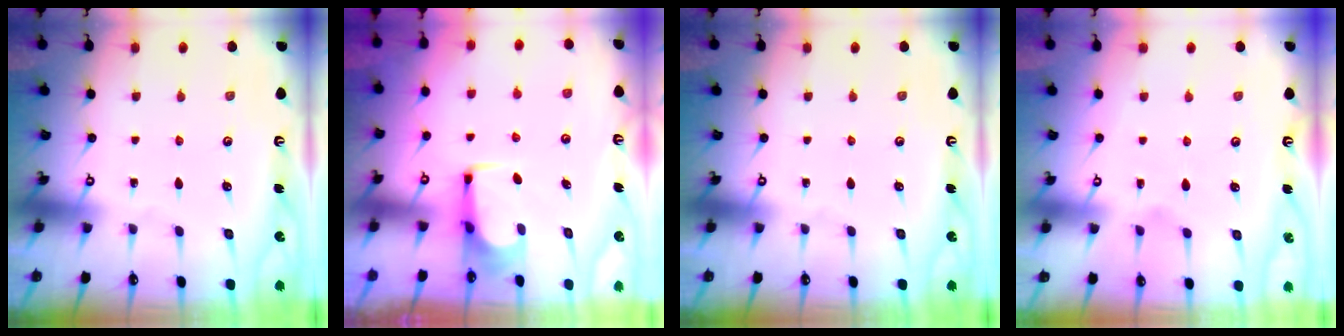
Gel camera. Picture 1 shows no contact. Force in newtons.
{"total": 3.9, "press": 3.9, "slide": 0.6}
{"total": 0.0}
{"total": 1.1, "press": 0.0, "slide": 1.1}